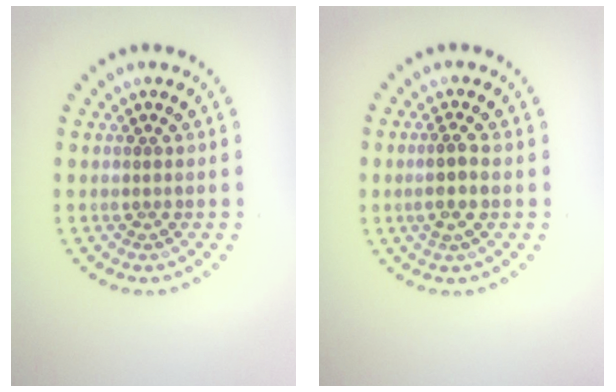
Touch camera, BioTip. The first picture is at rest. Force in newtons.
{"total": 2.3, "press": 2.1, "slide": 0.9}